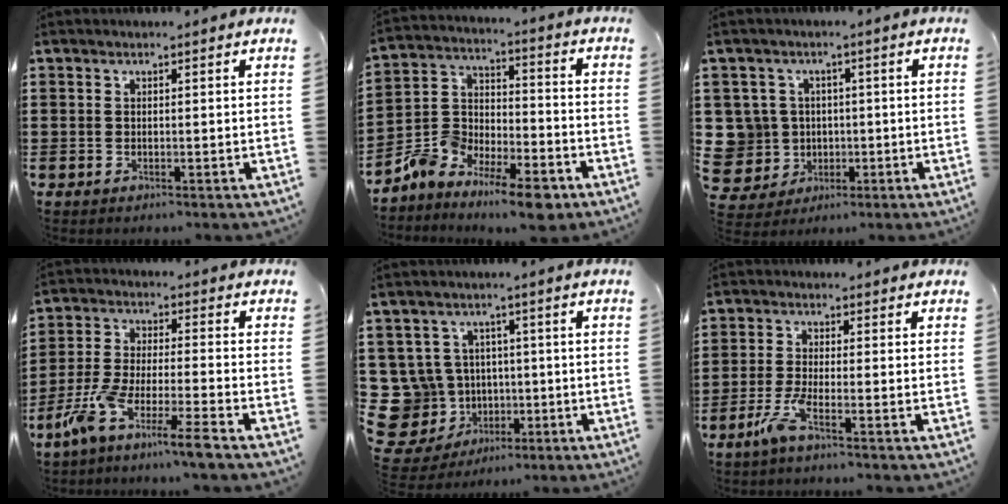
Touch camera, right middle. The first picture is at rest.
{"total": 8.9, "force": [-7.9, 2.7, 3.1], "torque": [-0.060, 0.022, -0.155]}
{"total": 7.0, "force": [0.3, 6.9, 1.5], "torque": [-0.079, 0.009, 0.007]}
{"total": 8.3, "force": [-7.0, -0.6, 4.4], "torque": [-0.110, -0.017, -0.145]}
{"total": 9.5, "force": [-0.5, 9.0, 3.0], "torque": [-0.118, 0.001, -0.006]}
{"total": 4.2, "force": [-2.4, 0.1, 3.5], "torque": [-0.087, -0.016, -0.049]}